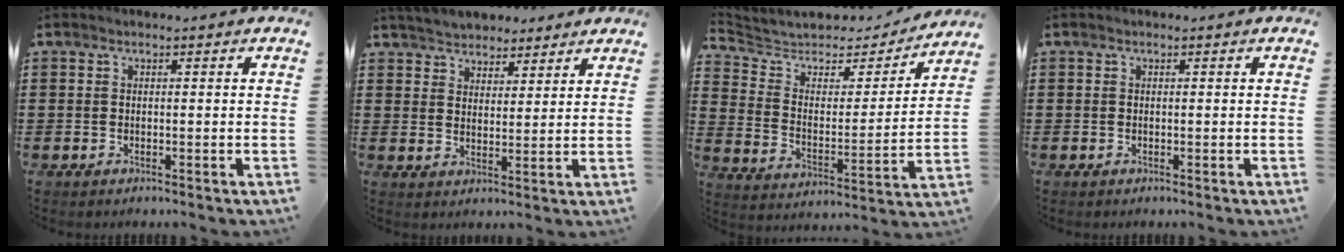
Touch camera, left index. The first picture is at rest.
{"total": 4.4, "force": [4.2, 1.4, 0.0], "torque": [-0.018, -0.007, 0.077]}
{"total": 4.9, "force": [4.4, 2.0, 0.9], "torque": [-0.050, -0.033, 0.069]}
{"total": 0.0}